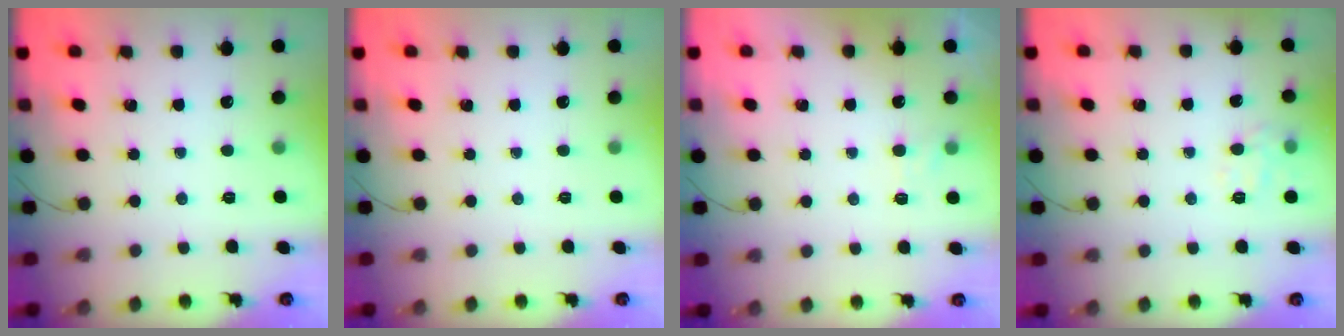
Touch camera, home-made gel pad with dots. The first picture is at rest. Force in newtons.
{"total": 0.0}
{"total": 4.3, "press": 4.1, "slide": 1.4}
{"total": 8.5, "press": 8.4, "slide": 1.2}